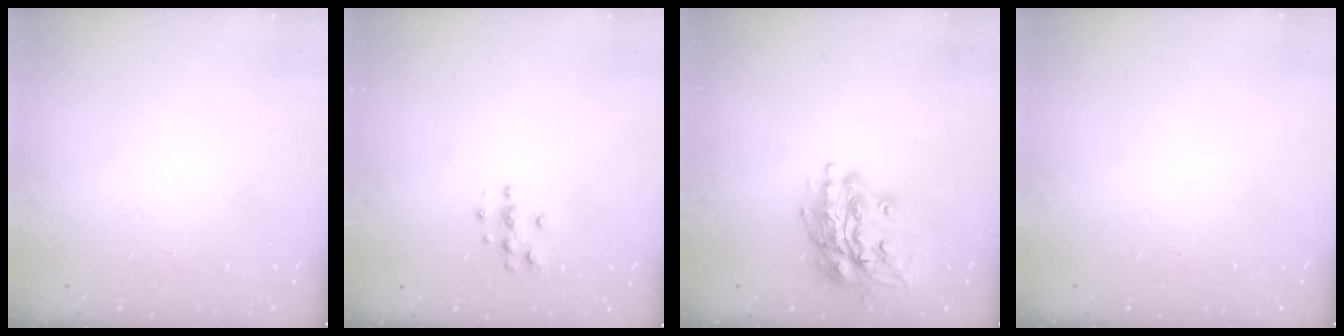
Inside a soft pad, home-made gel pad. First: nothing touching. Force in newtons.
{"total": 3.8, "press": 3.8, "slide": 0.5}
{"total": 16.0, "press": 16.0, "slide": 1.4}
{"total": 0.0}